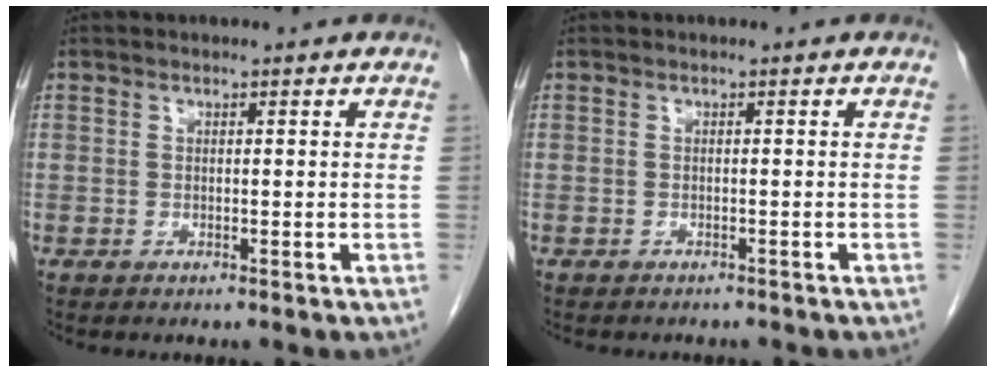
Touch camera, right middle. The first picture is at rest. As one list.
[{"total": 3.4, "force": [-3.0, 1.2, 1.1], "torque": [-0.018, -0.004, -0.033]}]